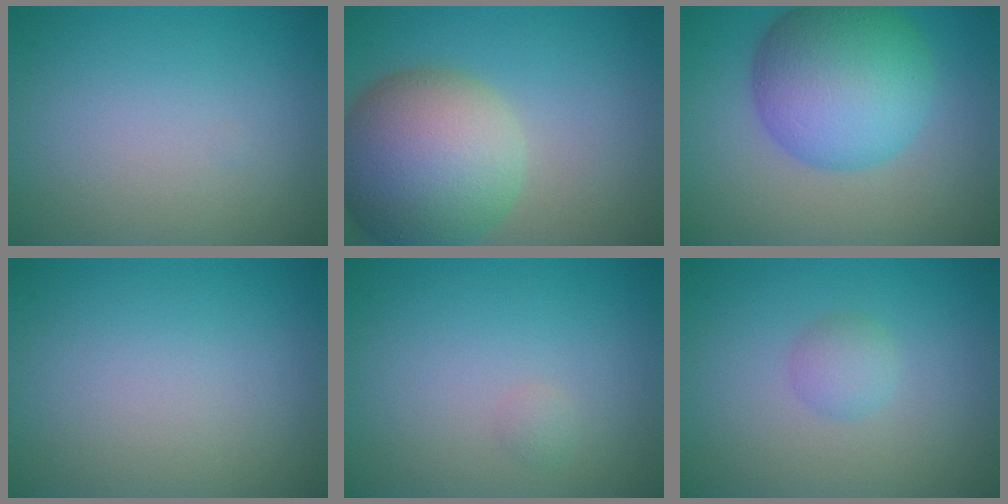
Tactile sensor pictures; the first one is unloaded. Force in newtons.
{"total": 12.0, "press": 12.0, "slide": 0.5}
{"total": 10.0, "press": 10.0, "slide": 0.3}
{"total": 0.0}
{"total": 0.6, "press": 0.6, "slide": 0.0}
{"total": 1.5, "press": 1.5, "slide": 0.1}